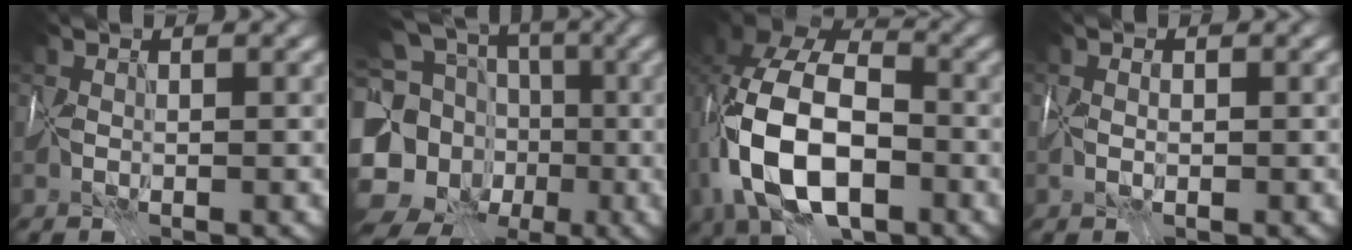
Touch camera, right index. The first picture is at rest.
{"total": 15.0, "force": [-3.0, 12.7, 7.3], "torque": [-0.184, -0.004, -0.057]}
{"total": 14.8, "force": [-2.8, 9.6, 11.0], "torque": [-0.235, -0.016, -0.058]}
{"total": 1.6, "force": [0.0, 1.0, 1.2], "torque": [-0.021, 0.002, 0.000]}